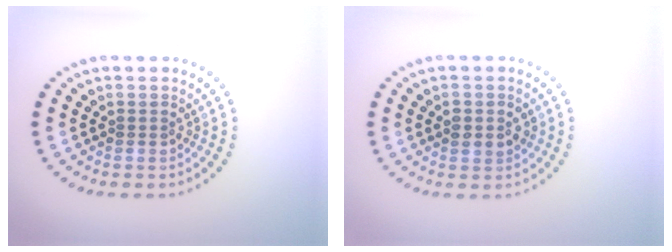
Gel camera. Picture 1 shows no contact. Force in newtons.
{"total": 1.5, "press": 1.5, "slide": 0.1}